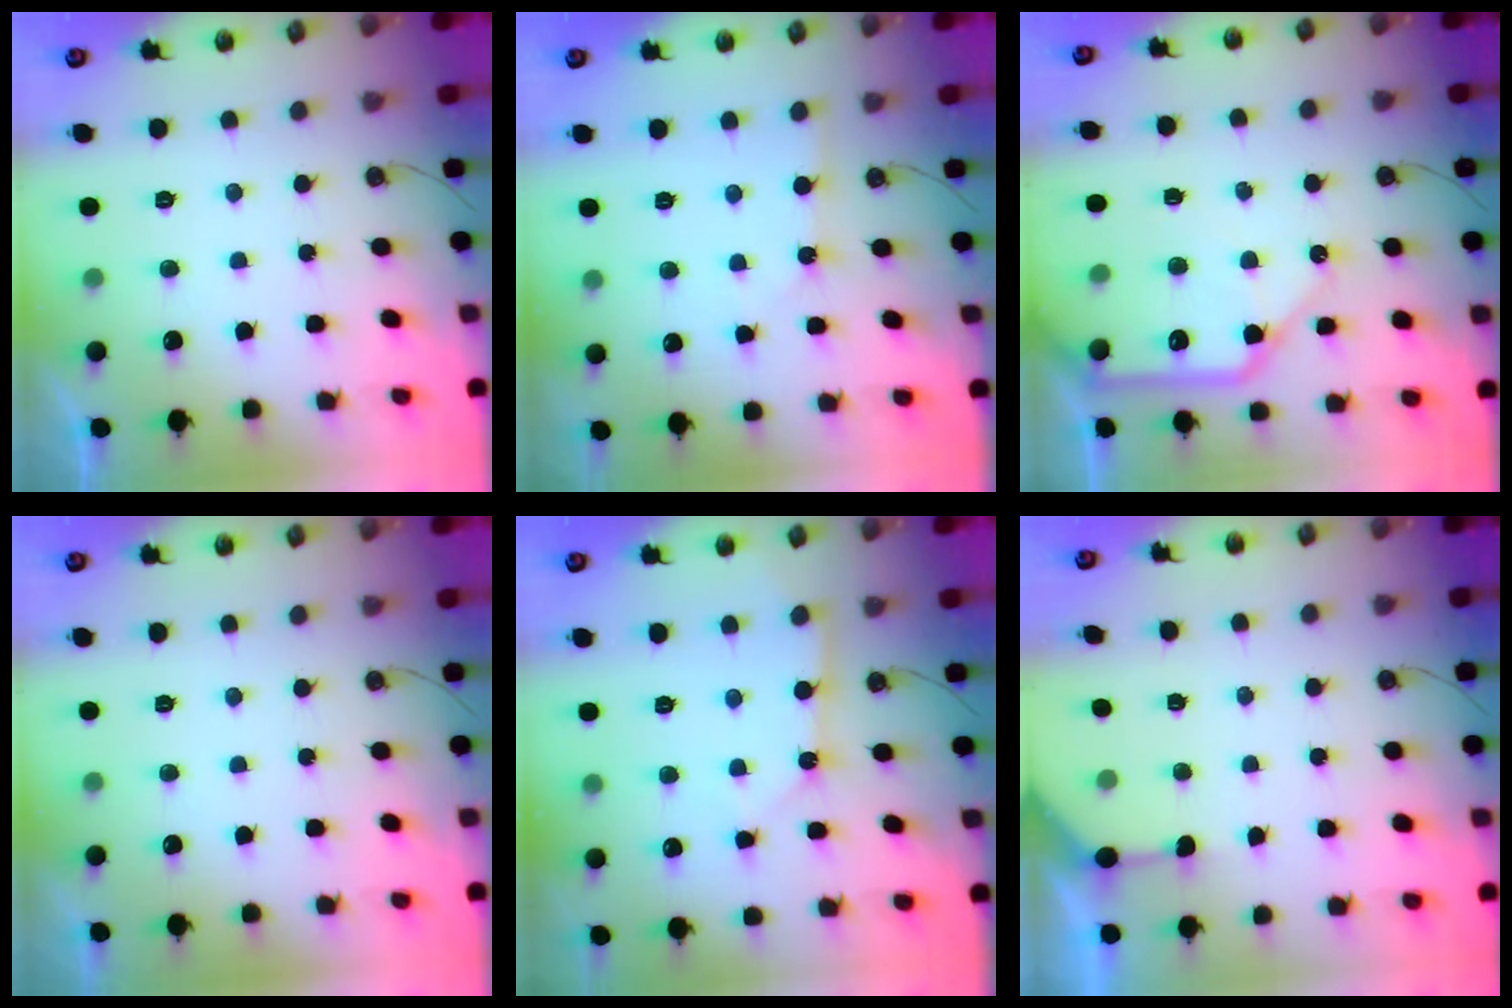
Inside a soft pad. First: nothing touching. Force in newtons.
{"total": 2.1, "press": 2.1, "slide": 0.3}
{"total": 14.0, "press": 13.9, "slide": 1.7}
{"total": 0.0}
{"total": 5.0, "press": 5.0, "slide": 0.3}
{"total": 2.7, "press": 2.7, "slide": 0.4}